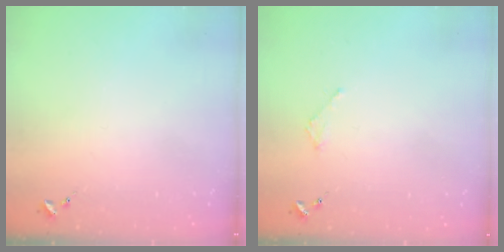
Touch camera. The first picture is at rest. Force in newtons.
{"total": 2.1, "press": 2.1, "slide": 0.2}